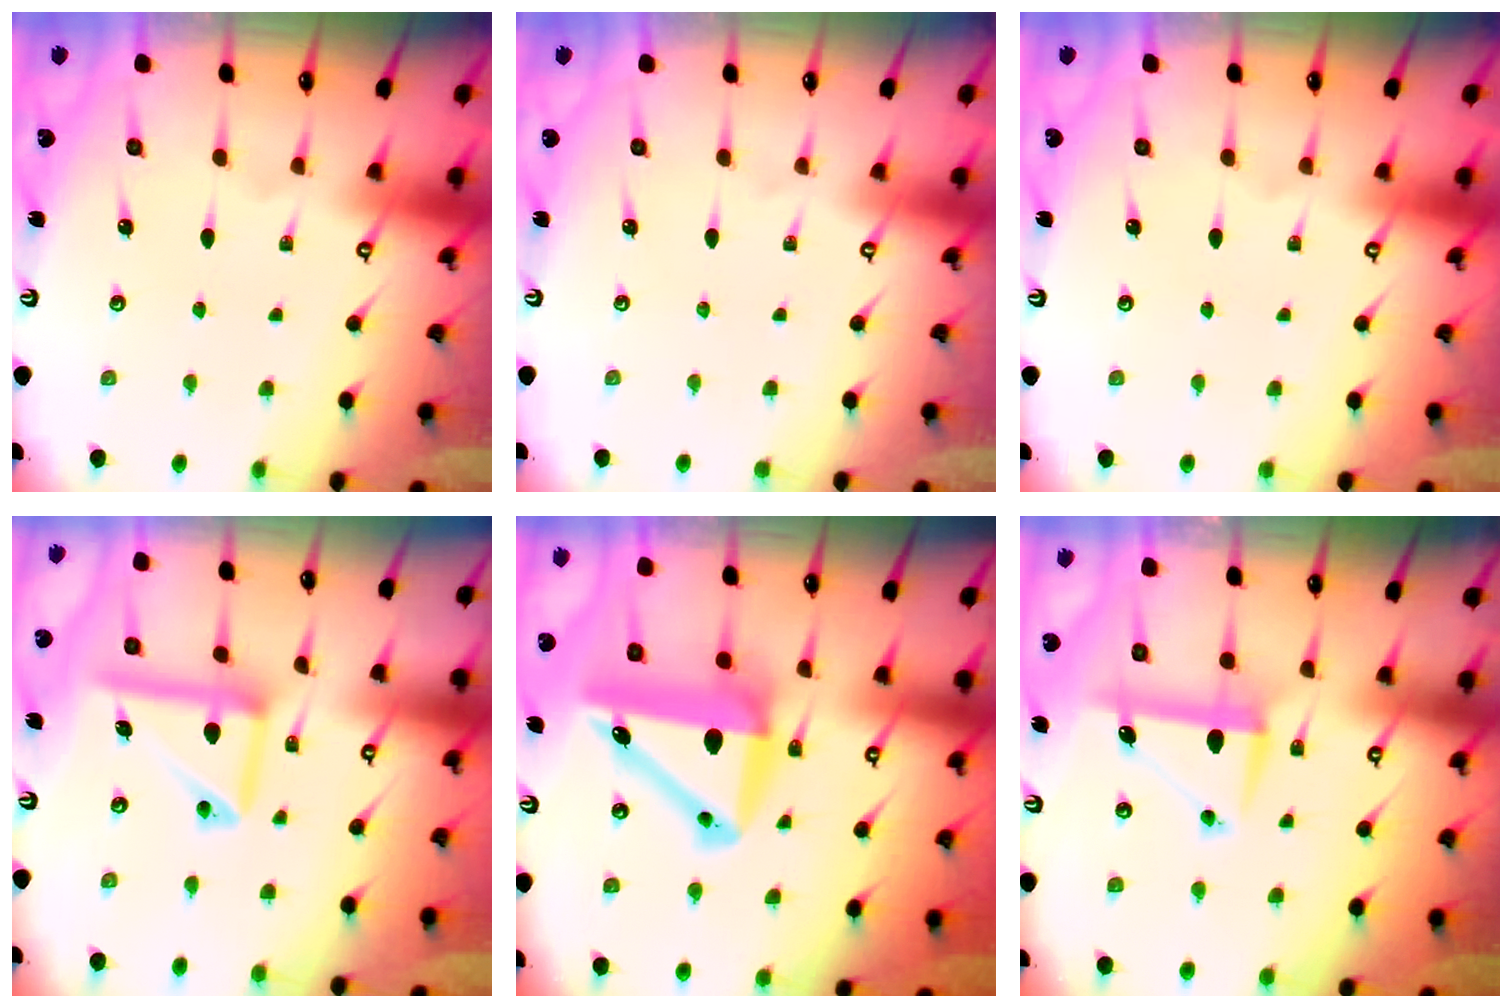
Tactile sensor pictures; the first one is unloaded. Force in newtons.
{"total": 0.0}
{"total": 0.0}
{"total": 14.4, "press": 14.4, "slide": 1.3}
{"total": 12.0, "press": 11.2, "slide": 4.3}
{"total": 8.4, "press": 8.4, "slide": 0.6}